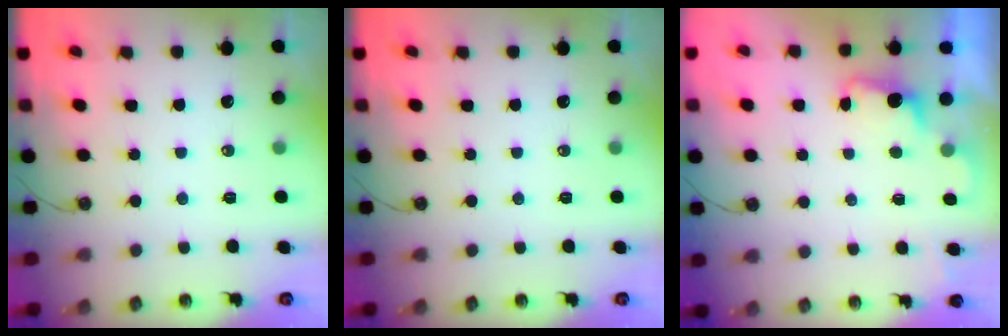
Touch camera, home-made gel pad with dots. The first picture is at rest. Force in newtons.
{"total": 0.0}
{"total": 1.8, "press": 1.5, "slide": 0.9}